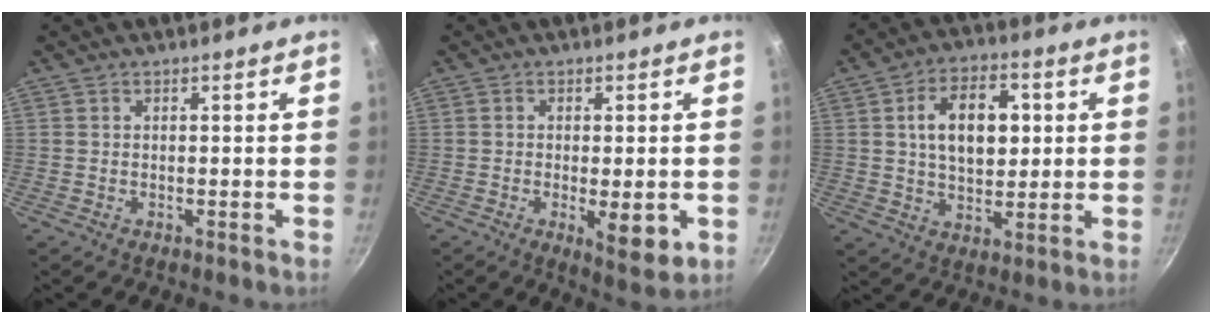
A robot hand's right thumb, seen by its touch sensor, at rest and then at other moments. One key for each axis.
{"total": 7.1, "fx": -1.7, "fy": 2.3, "fz": 6.5, "tx": -0.092, "ty": -0.014, "tz": -0.019}
{"total": 12.4, "fx": 2.3, "fy": 7.8, "fz": 9.3, "tx": -0.124, "ty": 0.003, "tz": 0.035}